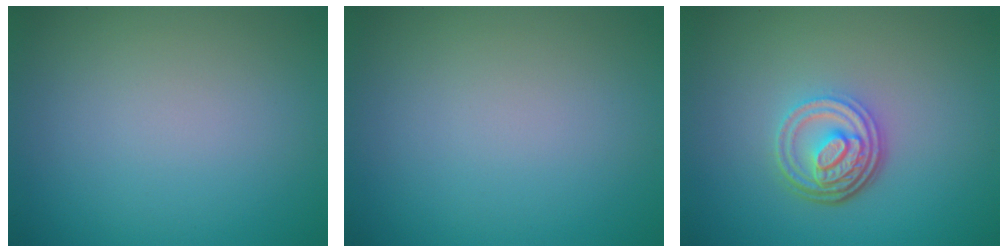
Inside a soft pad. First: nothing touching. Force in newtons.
{"total": 0.0}
{"total": 4.7, "press": 3.4, "slide": 3.2}